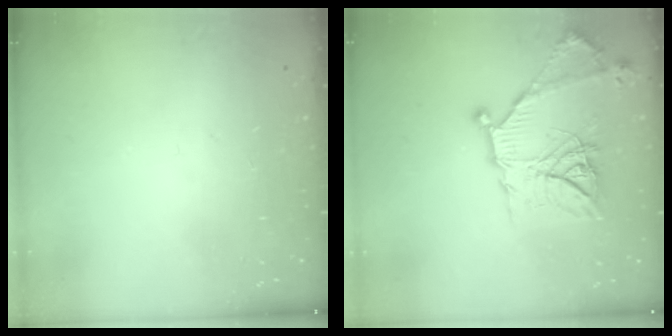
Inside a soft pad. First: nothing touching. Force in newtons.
{"total": 17.4, "press": 17.4, "slide": 0.5}